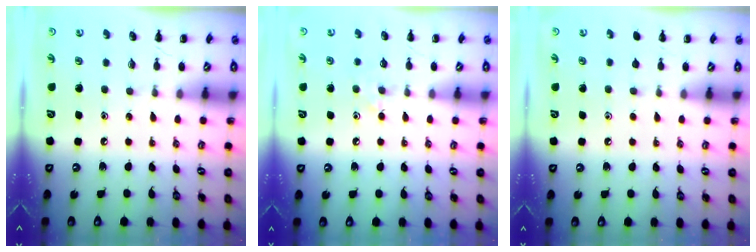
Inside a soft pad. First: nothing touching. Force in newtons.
{"total": 6.1, "press": 5.9, "slide": 1.4}
{"total": 1.5, "press": 1.3, "slide": 0.7}